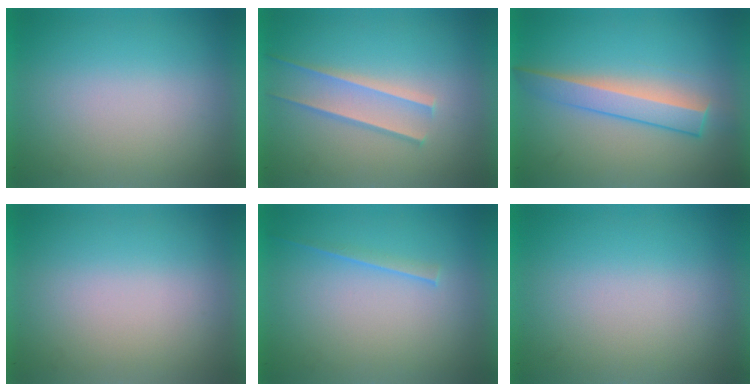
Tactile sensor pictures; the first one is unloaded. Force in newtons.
{"total": 1.6}
{"total": 3.2}
{"total": 0.0}
{"total": 1.7}
{"total": 0.0}